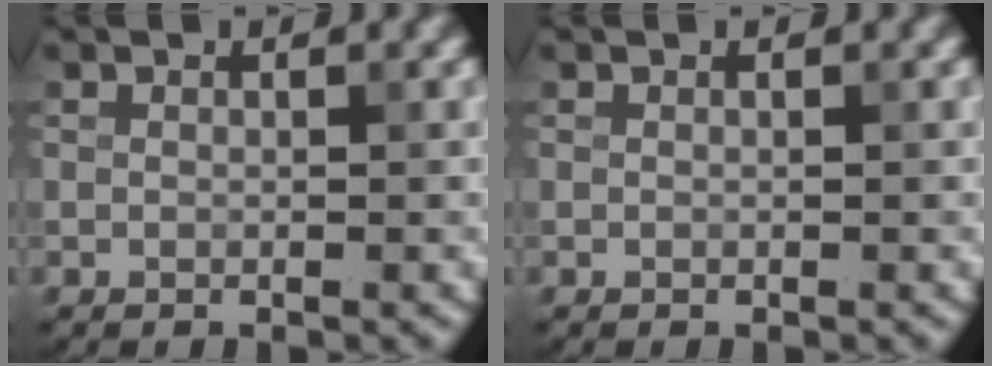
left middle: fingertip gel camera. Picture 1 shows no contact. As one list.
[{"total": 0.0}]